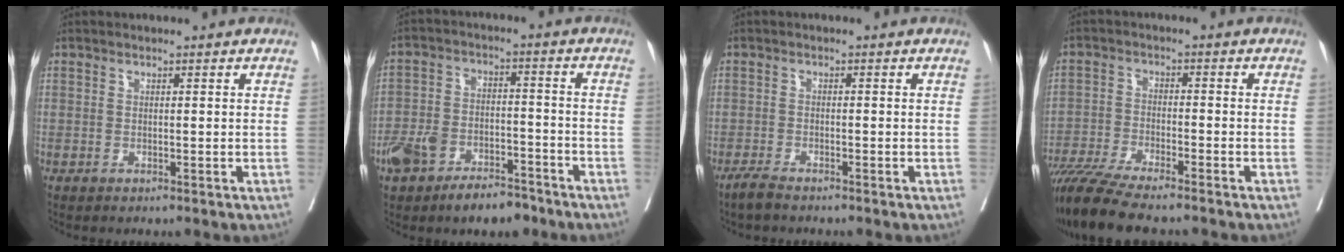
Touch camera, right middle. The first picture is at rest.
{"total": 10.4, "force": [-7.2, 4.6, 5.9], "torque": [-0.112, 0.011, -0.120]}
{"total": 2.1, "force": [-1.9, 0.2, 1.0], "torque": [-0.024, -0.004, -0.036]}
{"total": 11.2, "force": [-9.5, 0.7, 5.8], "torque": [-0.096, -0.027, -0.160]}